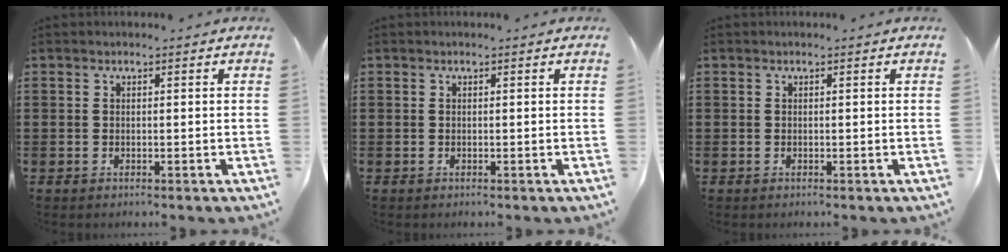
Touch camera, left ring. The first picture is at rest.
{"total": 0.0}
{"total": 0.0}